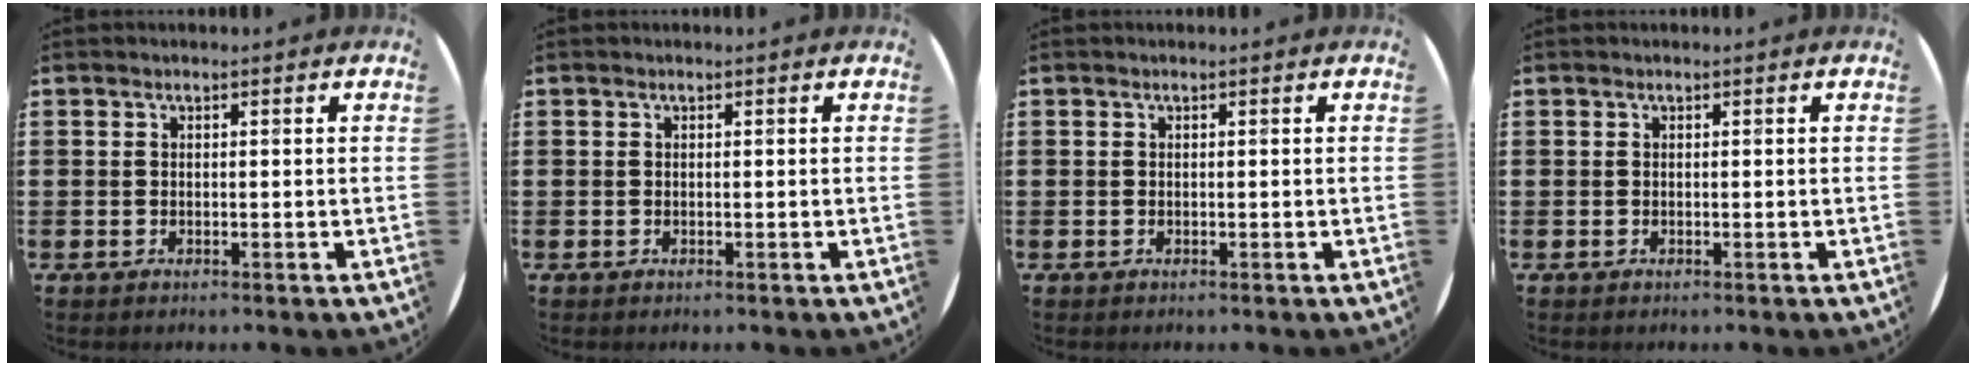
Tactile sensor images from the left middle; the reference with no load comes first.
{"total": 0.0}
{"total": 0.0}
{"total": 0.0}